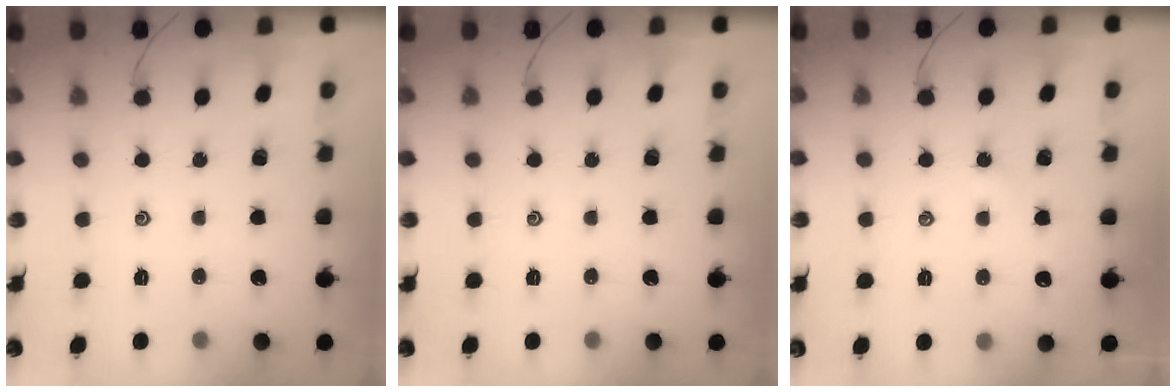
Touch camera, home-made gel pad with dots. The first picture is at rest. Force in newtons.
{"total": 0.0}
{"total": 2.8, "press": 2.8, "slide": 0.5}